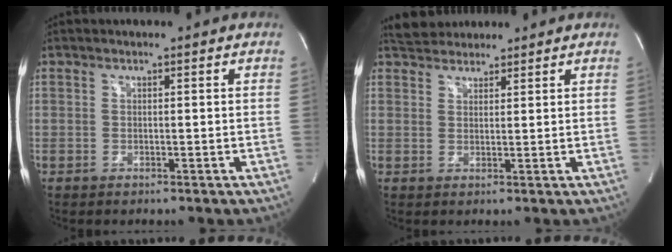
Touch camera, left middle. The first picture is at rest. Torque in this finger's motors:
{"motor_torque": [0.04, -0.04, -0.06, 0.01]}